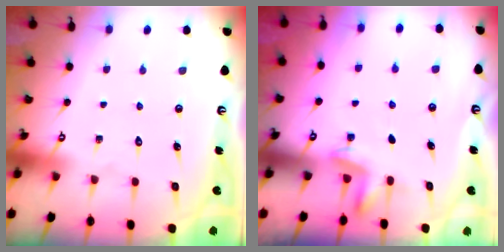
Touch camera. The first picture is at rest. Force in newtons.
{"total": 3.2, "press": 3.2, "slide": 0.6}